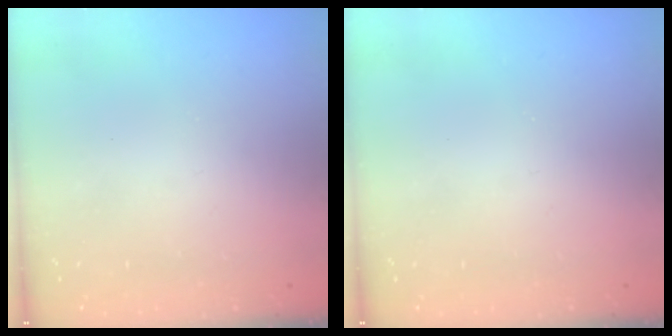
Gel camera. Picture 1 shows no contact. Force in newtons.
{"total": 0.0}